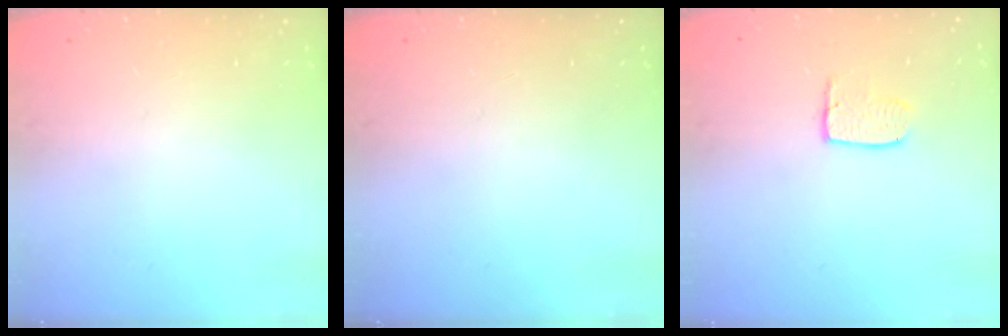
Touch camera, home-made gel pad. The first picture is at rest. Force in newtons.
{"total": 0.0}
{"total": 5.5, "press": 5.5, "slide": 0.3}